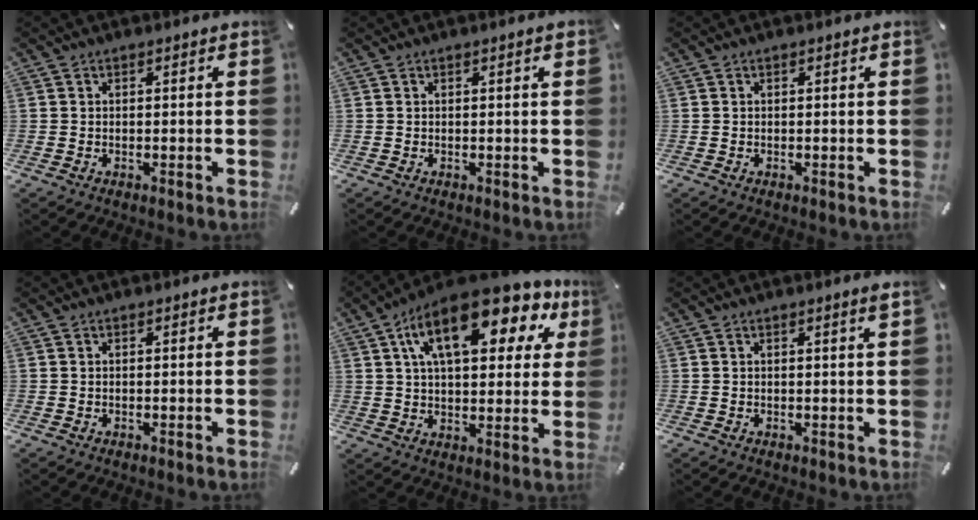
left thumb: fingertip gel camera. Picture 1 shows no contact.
{"total": 0.8, "force": [0.3, 0.0, 0.7], "torque": [-0.012, 0.001, 0.004]}
{"total": 0.0}
{"total": 0.0}
{"total": 19.7, "force": [9.7, 8.7, 14.7], "torque": [-0.235, -0.033, 0.156]}
{"total": 1.4, "force": [0.7, 0.0, 1.2], "torque": [-0.023, -0.001, 0.011]}